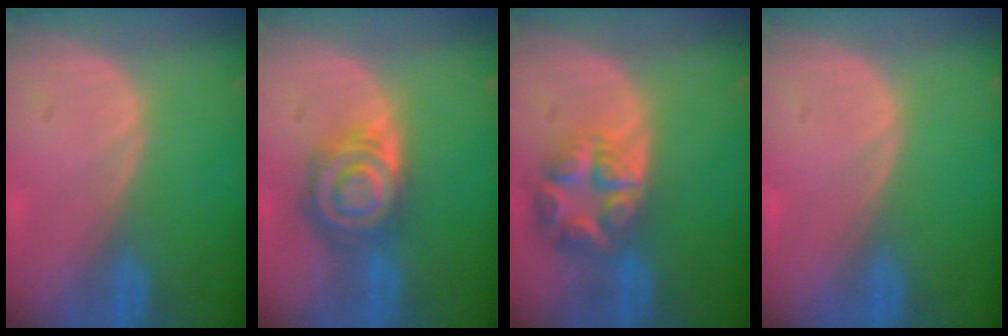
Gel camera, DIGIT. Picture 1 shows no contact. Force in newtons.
{"total": 8.0, "press": 7.1, "slide": 3.8}
{"total": 7.7, "press": 6.7, "slide": 3.7}
{"total": 0.0}